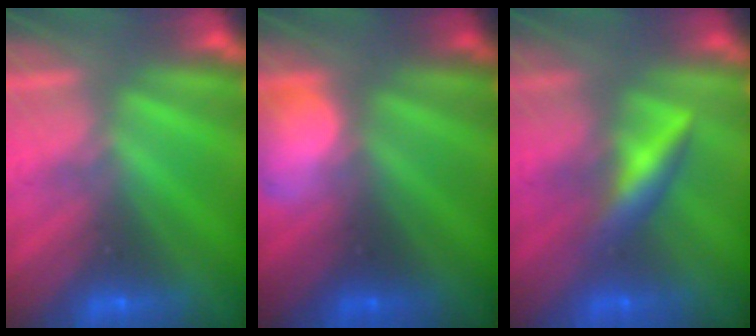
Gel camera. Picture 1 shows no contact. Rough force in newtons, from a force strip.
{"total": 2.6}
{"total": 2.5}